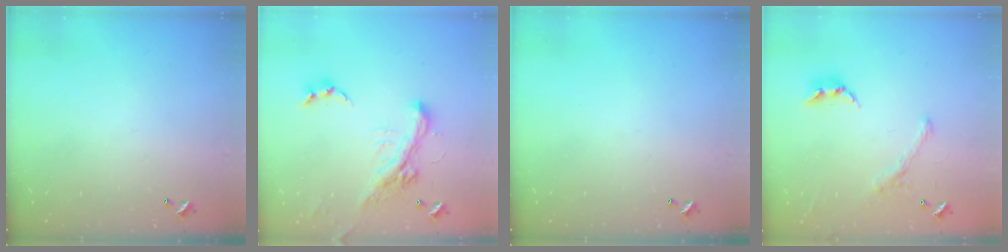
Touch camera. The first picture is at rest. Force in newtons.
{"total": 5.5, "press": 5.3, "slide": 1.5}
{"total": 0.0}
{"total": 1.2, "press": 0.5, "slide": 1.1}